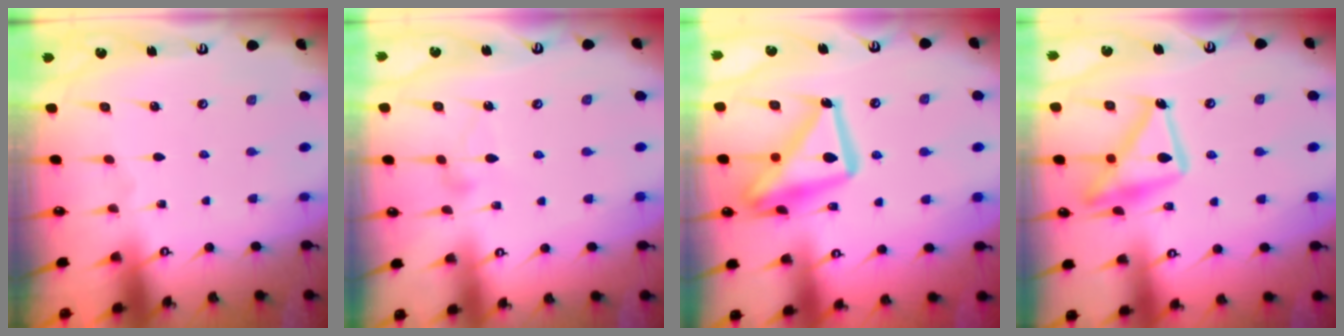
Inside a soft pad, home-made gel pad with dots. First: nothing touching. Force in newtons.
{"total": 6.4, "press": 6.4, "slide": 0.2}
{"total": 17.7, "press": 17.6, "slide": 1.3}
{"total": 16.3, "press": 16.3, "slide": 1.1}